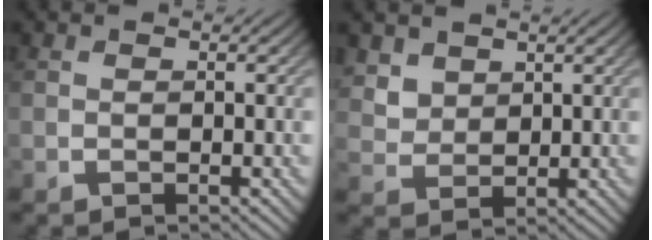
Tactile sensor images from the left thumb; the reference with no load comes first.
{"total": 4.1, "force": [2.6, 2.7, 1.5], "torque": [-0.052, -0.013, 0.063]}